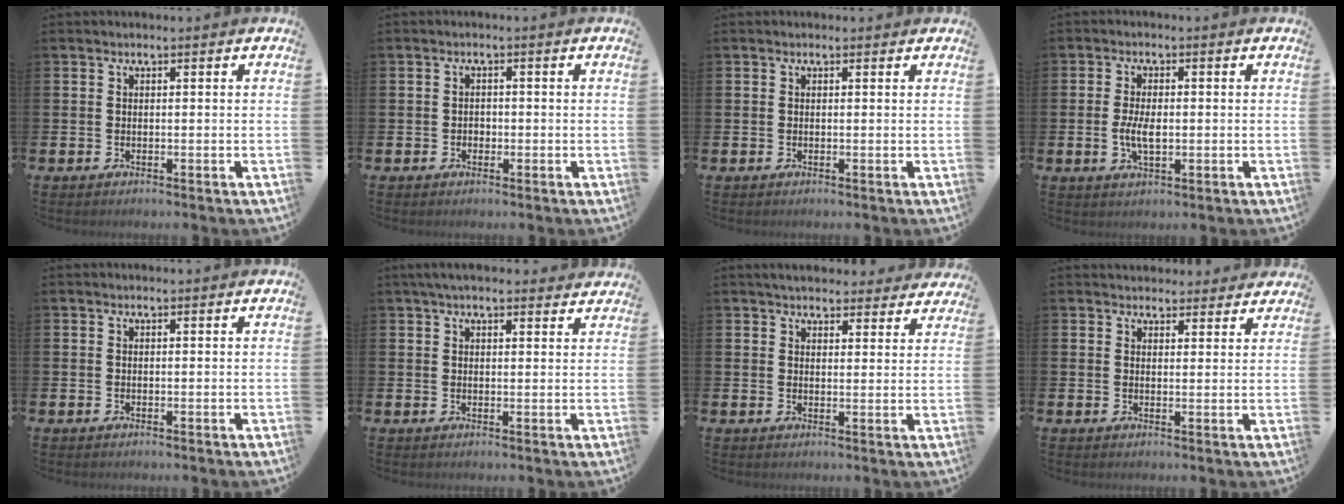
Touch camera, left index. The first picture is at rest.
{"total": 1.2, "force": [-0.3, 1.1, 0.4], "torque": [-0.006, 0.003, -0.010]}
{"total": 0.0}
{"total": 4.1, "force": [-0.3, 2.0, 3.6], "torque": [-0.060, -0.004, -0.010]}
{"total": 0.0}
{"total": 3.4, "force": [3.0, 0.8, 1.3], "torque": [-0.031, -0.004, 0.055]}
{"total": 4.3, "force": [4.1, 1.0, 0.5], "torque": [-0.012, -0.020, 0.075]}
{"total": 3.3, "force": [3.1, 1.1, -0.3], "torque": [0.006, -0.016, 0.056]}